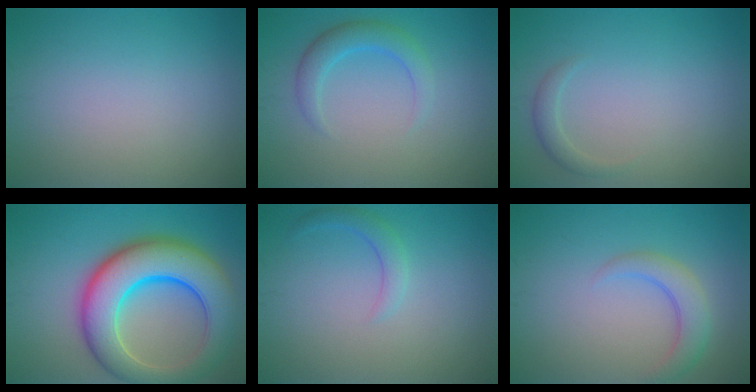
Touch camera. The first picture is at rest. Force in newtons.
{"total": 2.8, "press": 2.8, "slide": 0.2}
{"total": 1.2, "press": 1.2, "slide": 0.1}
{"total": 10.9, "press": 10.9, "slide": 0.2}
{"total": 1.6, "press": 1.6, "slide": 0.2}
{"total": 3.0, "press": 3.0, "slide": 0.3}